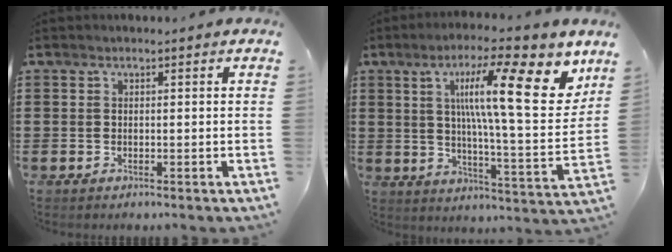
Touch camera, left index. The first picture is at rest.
{"total": 17.6, "force": [7.9, 3.5, 15.3], "torque": [-0.255, -0.030, 0.117]}